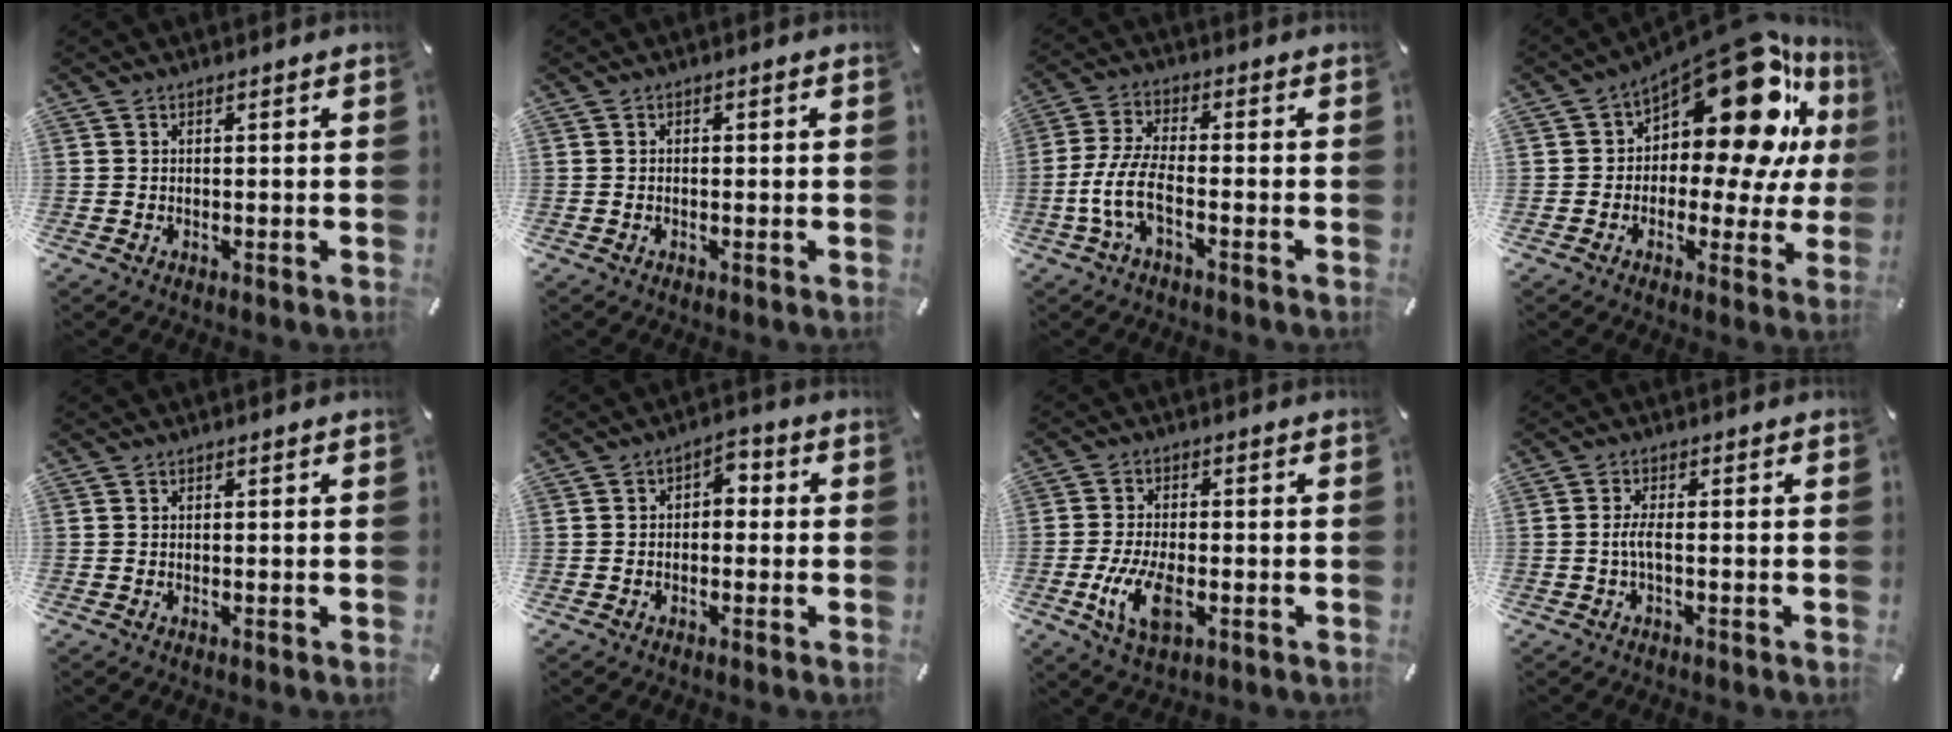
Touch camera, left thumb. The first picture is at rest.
{"total": 0.6, "force": [-0.3, 0.3, 0.5], "torque": [-0.009, 0.000, -0.005]}
{"total": 7.9, "force": [-2.9, 3.1, 6.6], "torque": [-0.157, -0.008, -0.055]}
{"total": 21.7, "force": [9.7, 11.0, 16.0], "torque": [-0.224, -0.079, 0.161]}
{"total": 0.0}
{"total": 3.3, "force": [-1.5, 2.2, 1.9], "torque": [-0.029, 0.015, -0.033]}
{"total": 9.6, "force": [-2.9, 4.7, 7.9], "torque": [-0.176, -0.009, -0.049]}
{"total": 3.3, "force": [-0.5, 0.5, 3.2], "torque": [-0.080, -0.009, -0.017]}